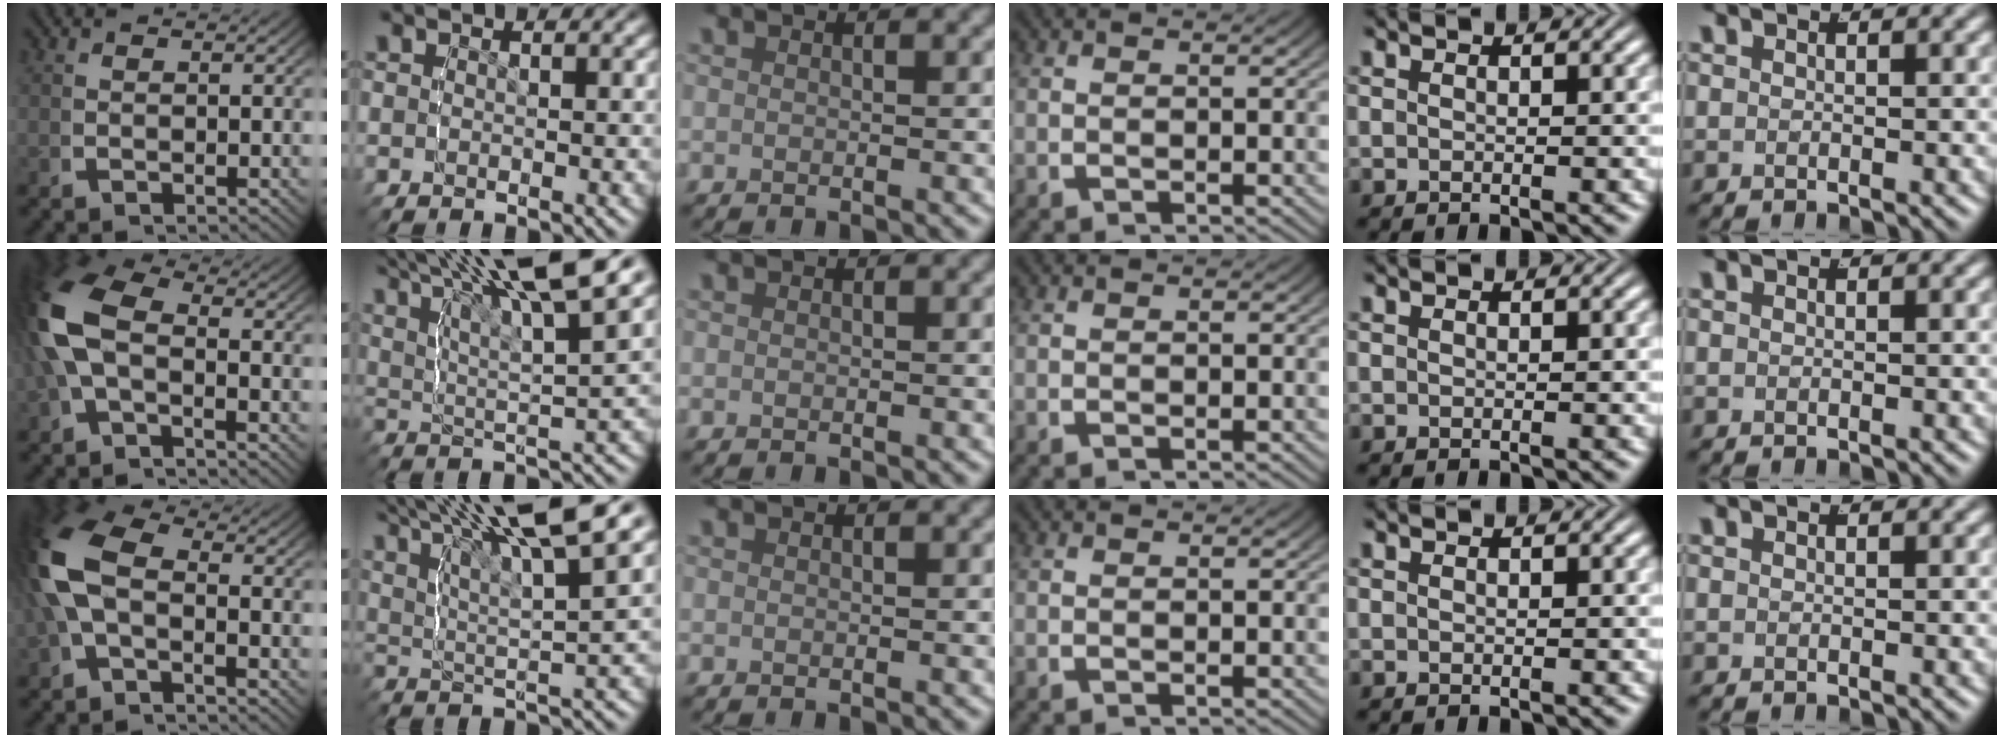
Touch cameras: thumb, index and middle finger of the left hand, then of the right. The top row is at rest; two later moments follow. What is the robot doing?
{"motion": "lift_and_place", "object": "markers"}